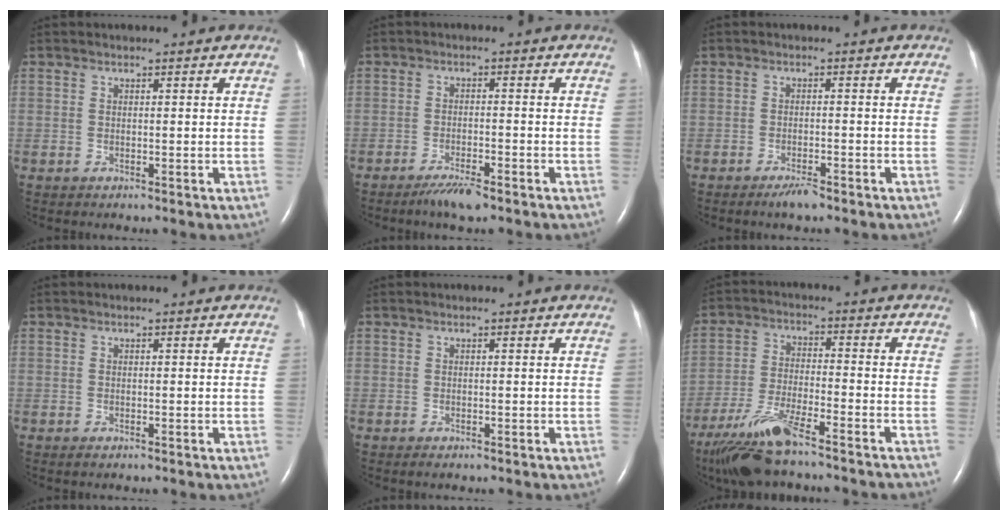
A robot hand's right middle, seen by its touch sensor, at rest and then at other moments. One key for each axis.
{"total": 4.2, "fx": -3.2, "fy": 0.5, "fz": 2.7, "tx": -0.057, "ty": -0.007, "tz": -0.056}
{"total": 2.6, "fx": -2.1, "fy": 0.3, "fz": 1.6, "tx": -0.036, "ty": -0.003, "tz": -0.035}
{"total": 0.5, "fx": -0.3, "fy": 0.3, "fz": 0.3, "tx": -0.003, "ty": 0.000, "tz": -0.003}
{"total": 0.7, "fx": -0.4, "fy": 0.3, "fz": 0.4, "tx": -0.006, "ty": -0.001, "tz": -0.003}
{"total": 12.1, "fx": -9.7, "fy": 1.0, "fz": 7.2, "tx": -0.142, "ty": -0.024, "tz": -0.170}